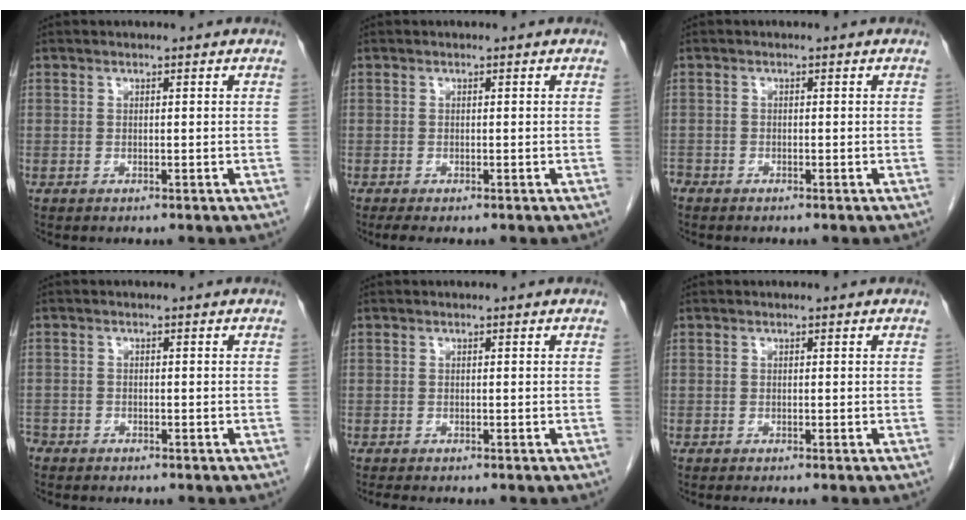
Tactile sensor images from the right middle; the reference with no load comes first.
{"total": 2.1, "force": [-1.6, 0.5, 1.3], "torque": [-0.022, -0.007, -0.022]}
{"total": 1.5, "force": [-1.3, 0.7, 0.2], "torque": [-0.010, -0.001, -0.024]}
{"total": 3.5, "force": [-3.0, 1.8, 0.7], "torque": [-0.018, 0.000, -0.051]}
{"total": 2.1, "force": [-1.8, 0.3, 1.0], "torque": [-0.018, -0.006, -0.024]}
{"total": 0.9, "force": [-0.8, -0.2, 0.5], "torque": [-0.005, 0.002, -0.010]}